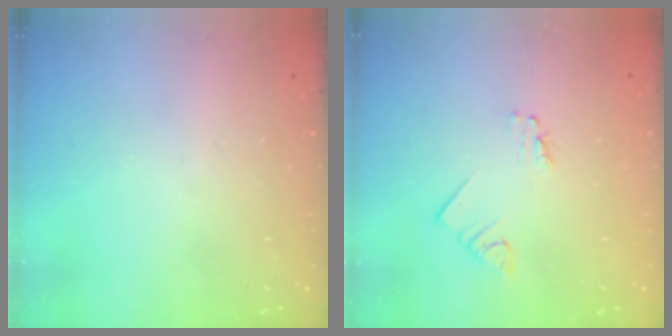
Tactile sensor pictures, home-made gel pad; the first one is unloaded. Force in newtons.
{"total": 1.2, "press": 1.2, "slide": 0.1}